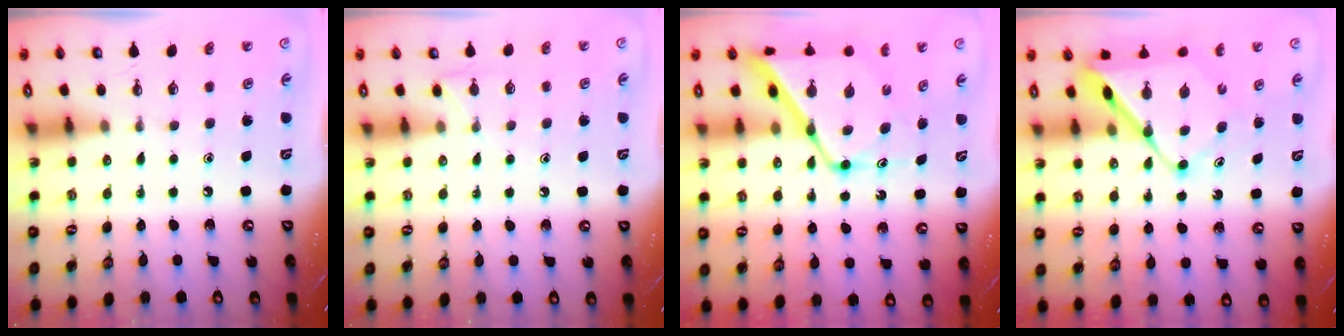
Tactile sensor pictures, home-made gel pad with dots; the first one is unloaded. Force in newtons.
{"total": 4.0, "press": 4.0, "slide": 0.5}
{"total": 16.1, "press": 16.1, "slide": 1.2}
{"total": 11.3, "press": 11.3, "slide": 1.0}